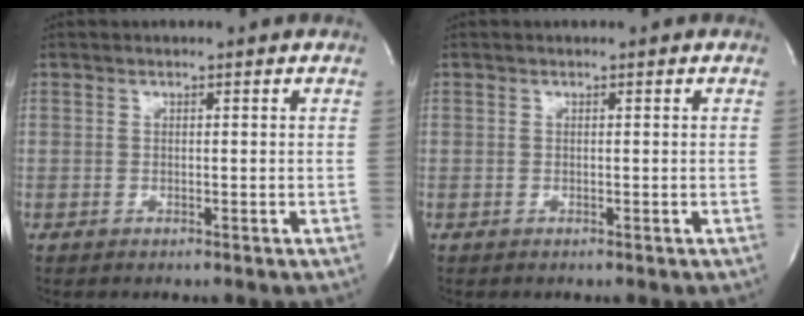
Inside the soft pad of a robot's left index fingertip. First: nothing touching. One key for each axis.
{"total": 0.0}